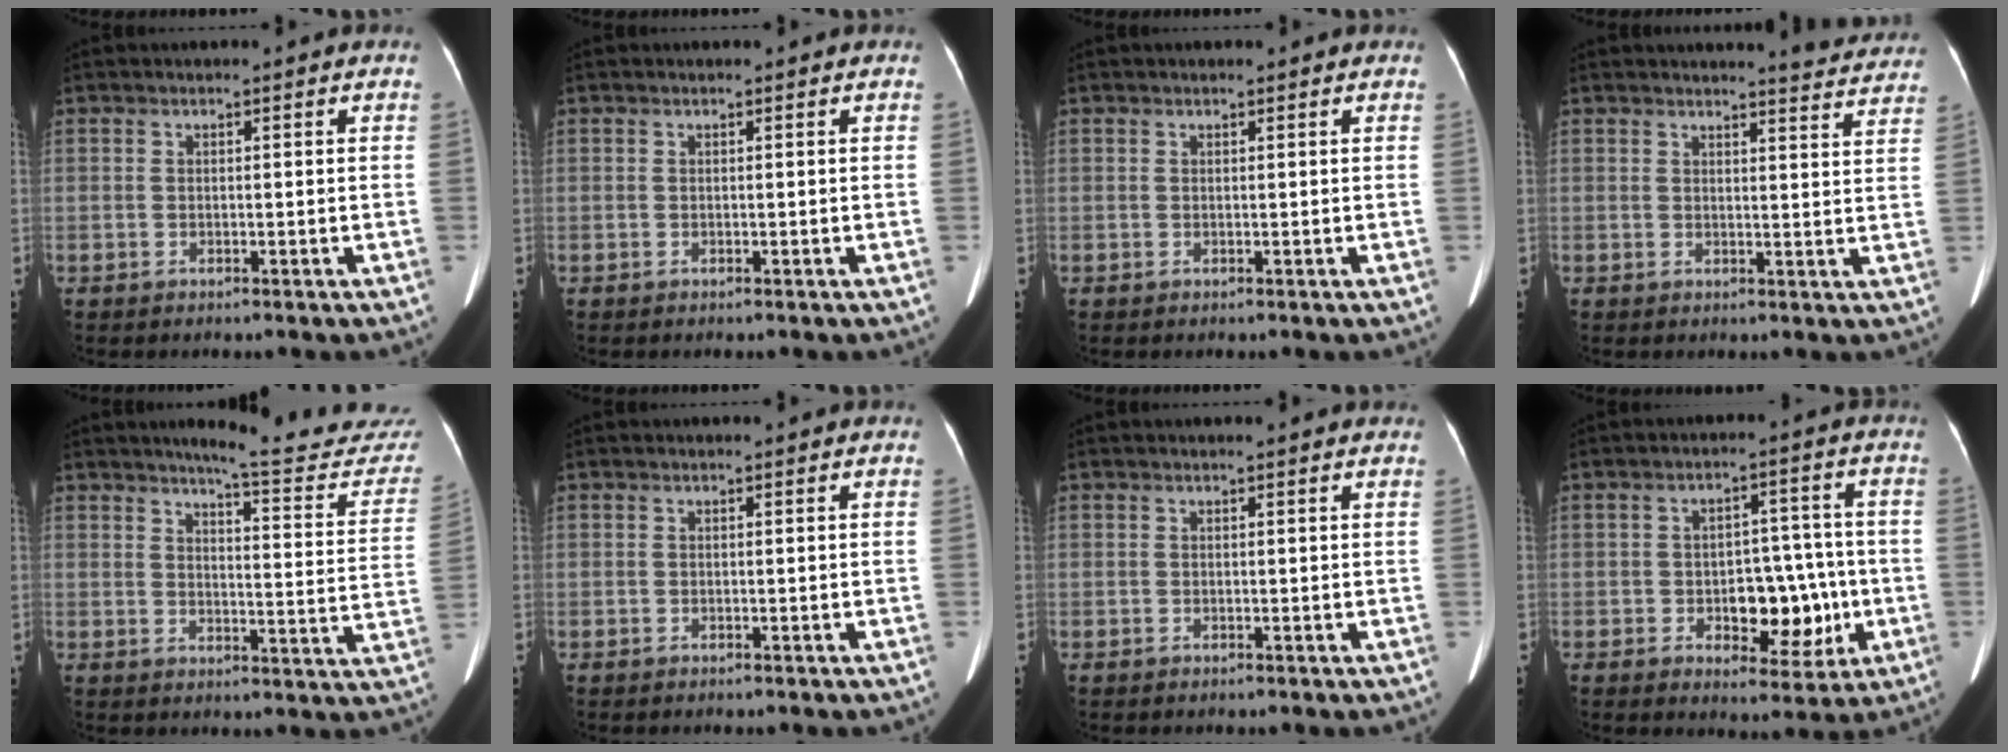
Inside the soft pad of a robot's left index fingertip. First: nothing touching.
{"total": 0.0}
{"total": 0.8, "force": [0.7, 0.1, 0.3], "torque": [-0.006, 0.011, 0.010]}
{"total": 8.3, "force": [8.2, 0.5, 1.3], "torque": [-0.008, -0.023, 0.074]}
{"total": 16.6, "force": [15.6, 1.7, 5.3], "torque": [-0.046, -0.071, 0.169]}
{"total": 0.0}
{"total": 1.9, "force": [1.7, 0.3, 0.7], "torque": [-0.014, 0.013, 0.014]}
{"total": 8.9, "force": [-2.1, 5.0, 7.0], "torque": [-0.086, 0.019, -0.020]}